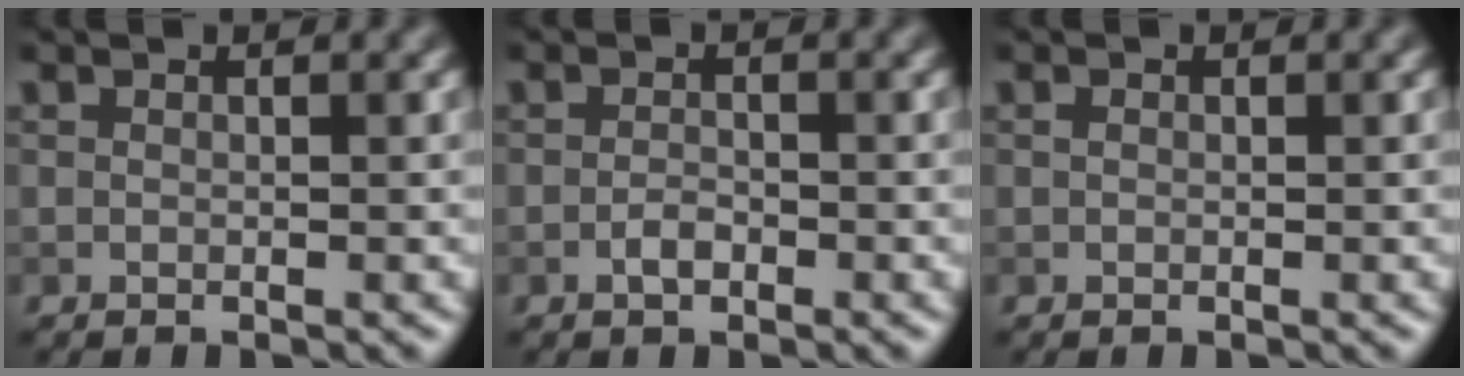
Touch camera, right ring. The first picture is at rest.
{"total": 1.3, "force": [-0.7, 0.6, 0.9], "torque": [-0.018, 0.001, -0.014]}
{"total": 0.0}